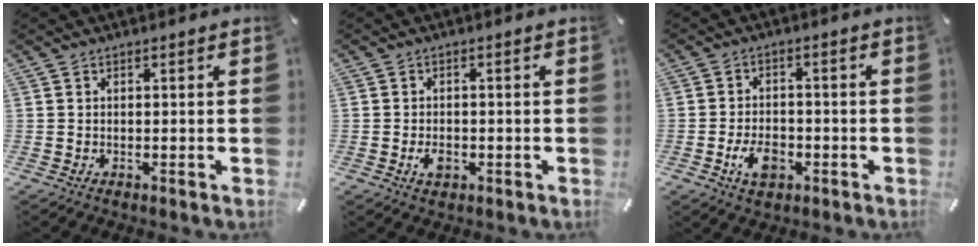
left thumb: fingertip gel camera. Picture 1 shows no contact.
{"total": 2.9, "force": [-1.1, 1.9, 2.0], "torque": [-0.043, 0.002, -0.019]}
{"total": 6.7, "force": [-2.6, 4.3, 4.4], "torque": [-0.095, 0.010, -0.049]}